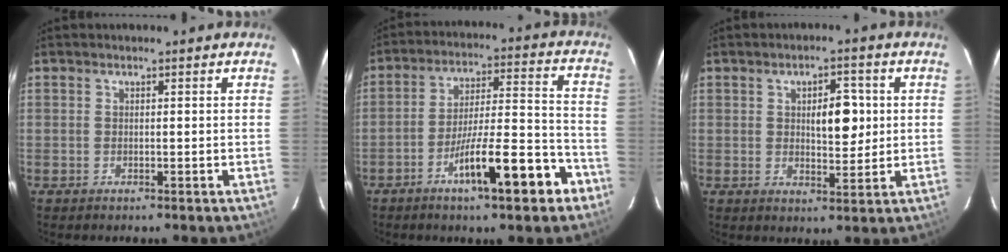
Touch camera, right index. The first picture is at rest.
{"total": 14.2, "force": [-7.7, 2.1, 11.8], "torque": [-0.187, 0.010, -0.120]}
{"total": 6.3, "force": [1.0, 2.7, 5.6], "torque": [-0.082, 0.005, 0.020]}